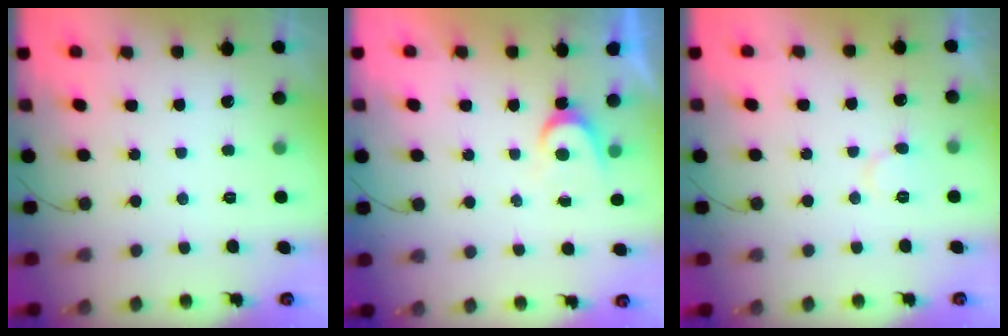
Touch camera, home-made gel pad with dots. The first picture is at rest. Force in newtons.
{"total": 3.7, "press": 3.7, "slide": 0.3}
{"total": 6.2, "press": 6.2, "slide": 0.4}